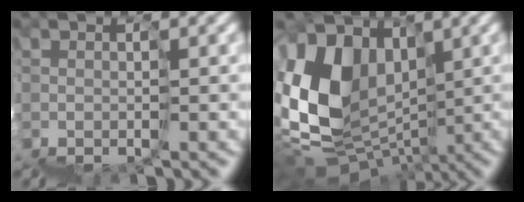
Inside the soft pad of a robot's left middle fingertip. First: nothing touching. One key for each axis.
{"total": 7.1, "fx": 3.4, "fy": 5.2, "fz": 3.4, "tx": -0.081, "ty": 0.024, "tz": 0.052}